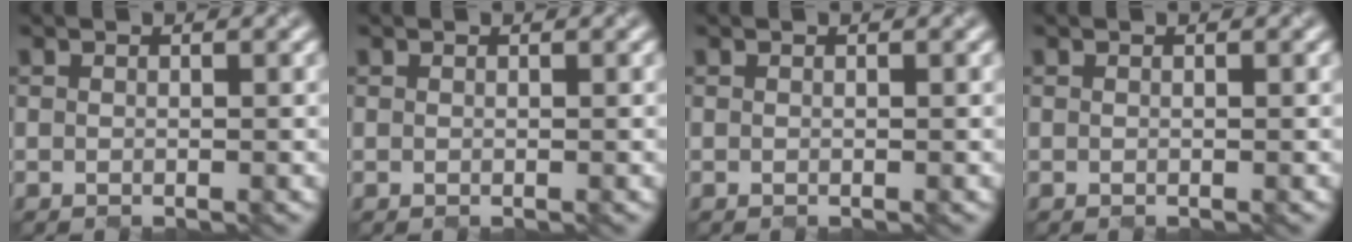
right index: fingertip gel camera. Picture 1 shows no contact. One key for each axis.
{"total": 0.6, "fx": -0.1, "fy": -0.3, "fz": -0.5, "tx": -0.001, "ty": 0.002, "tz": 0.005}
{"total": 0.0}
{"total": 0.0}